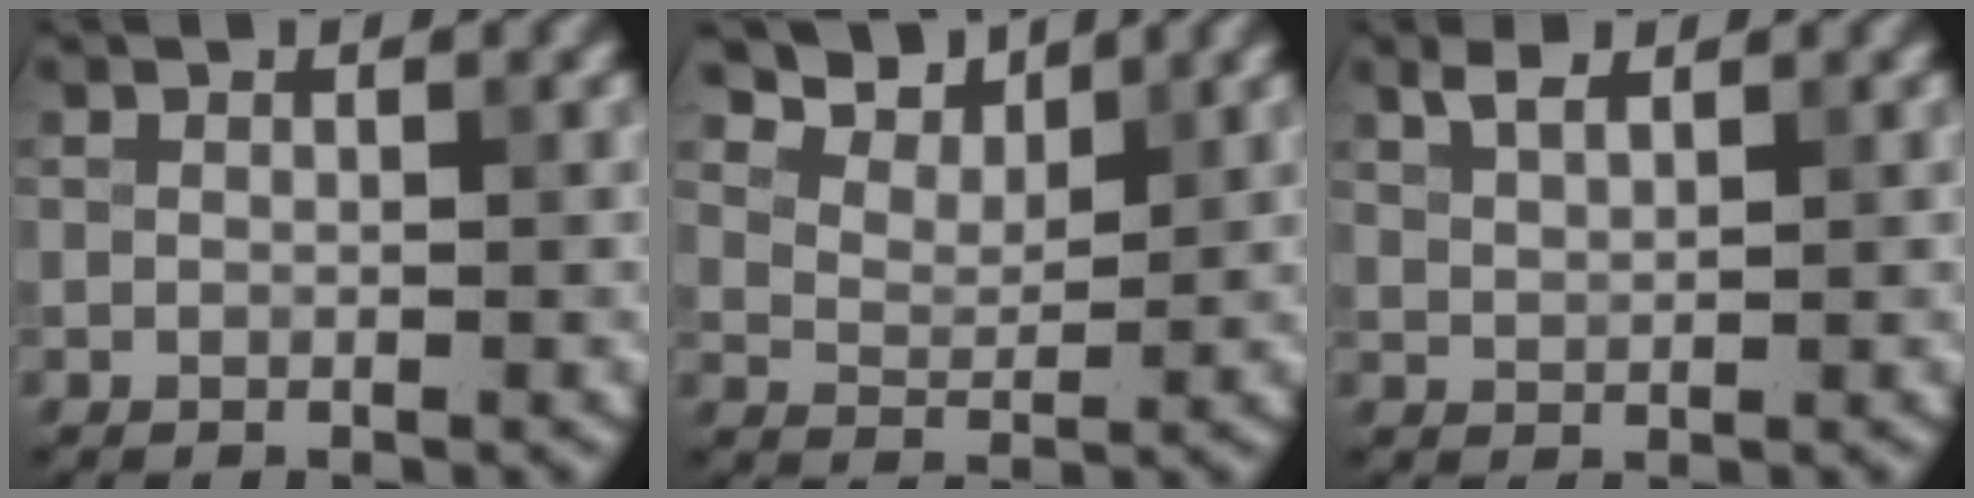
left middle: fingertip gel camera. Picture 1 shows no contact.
{"total": 4.8, "force": [4.2, 1.7, 1.5], "torque": [-0.038, 0.005, 0.067]}
{"total": 1.8, "force": [1.4, 0.6, 1.0], "torque": [-0.022, 0.002, 0.029]}